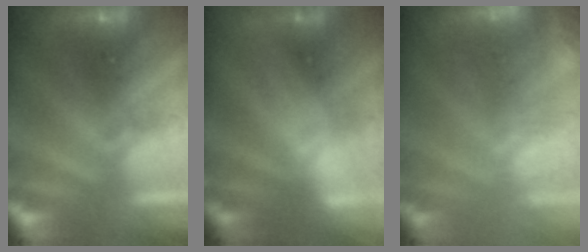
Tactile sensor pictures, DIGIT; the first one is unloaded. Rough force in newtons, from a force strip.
{"total": 2.9}
{"total": 5.4}